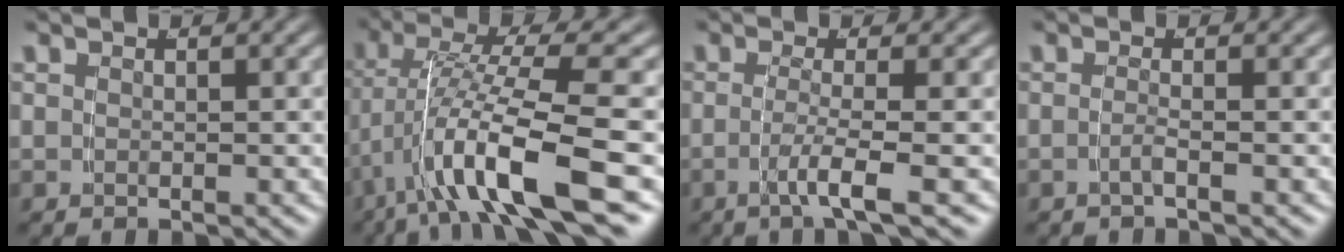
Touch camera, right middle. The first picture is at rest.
{"total": 7.8, "force": [-2.3, 1.7, 7.3], "torque": [-0.139, -0.007, -0.030]}
{"total": 3.4, "force": [-1.5, -0.7, 2.9], "torque": [-0.061, -0.018, -0.018]}
{"total": 1.5, "force": [-1.2, -0.6, 0.7], "torque": [-0.017, -0.004, -0.021]}